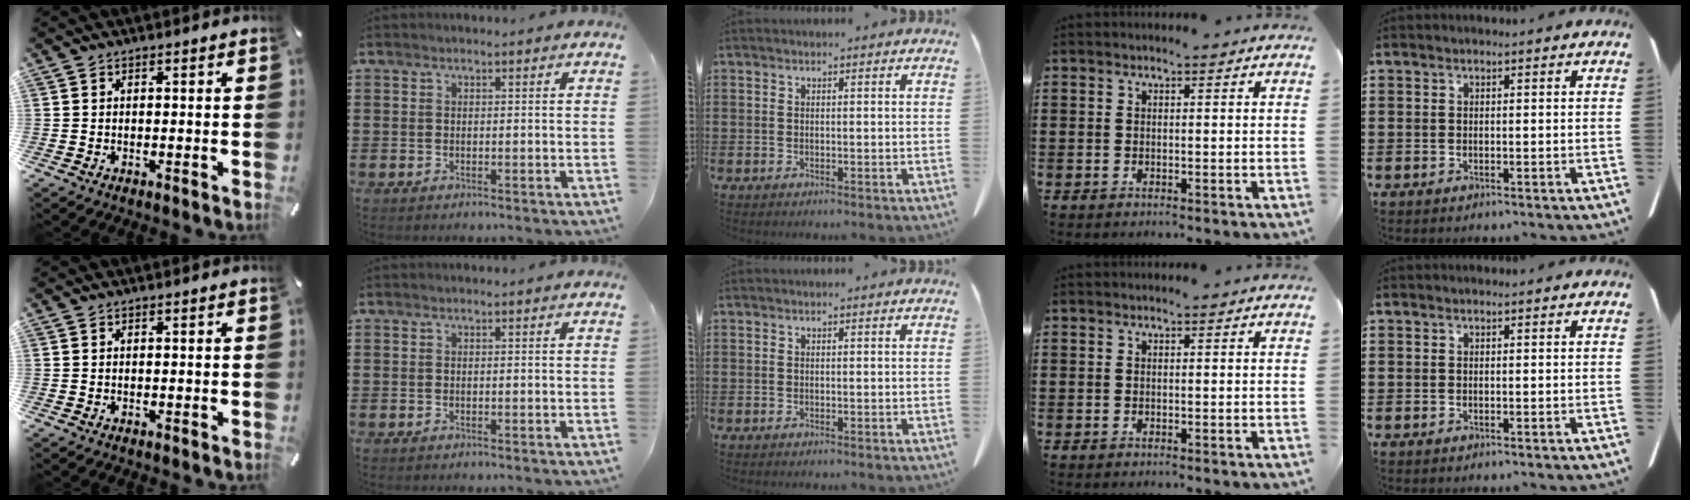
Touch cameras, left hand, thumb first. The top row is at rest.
{}